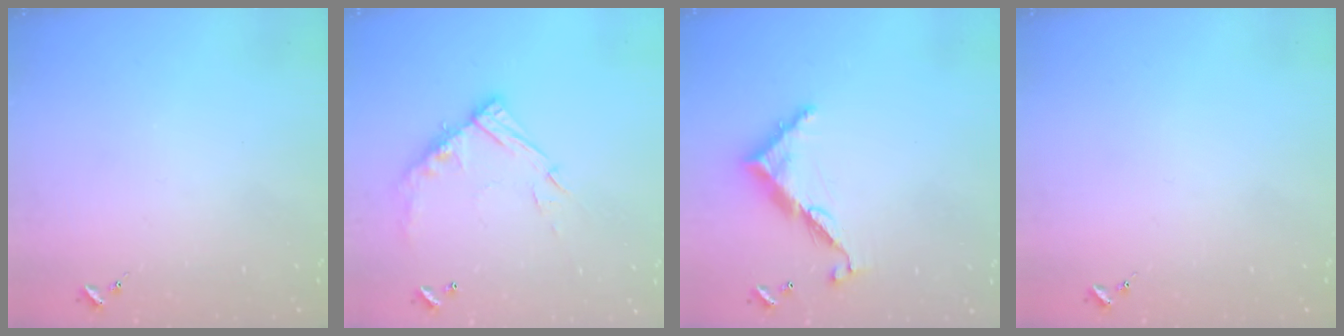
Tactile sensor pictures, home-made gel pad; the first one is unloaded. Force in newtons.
{"total": 13.3, "press": 13.2, "slide": 1.2}
{"total": 9.7, "press": 9.7, "slide": 0.4}
{"total": 0.0}